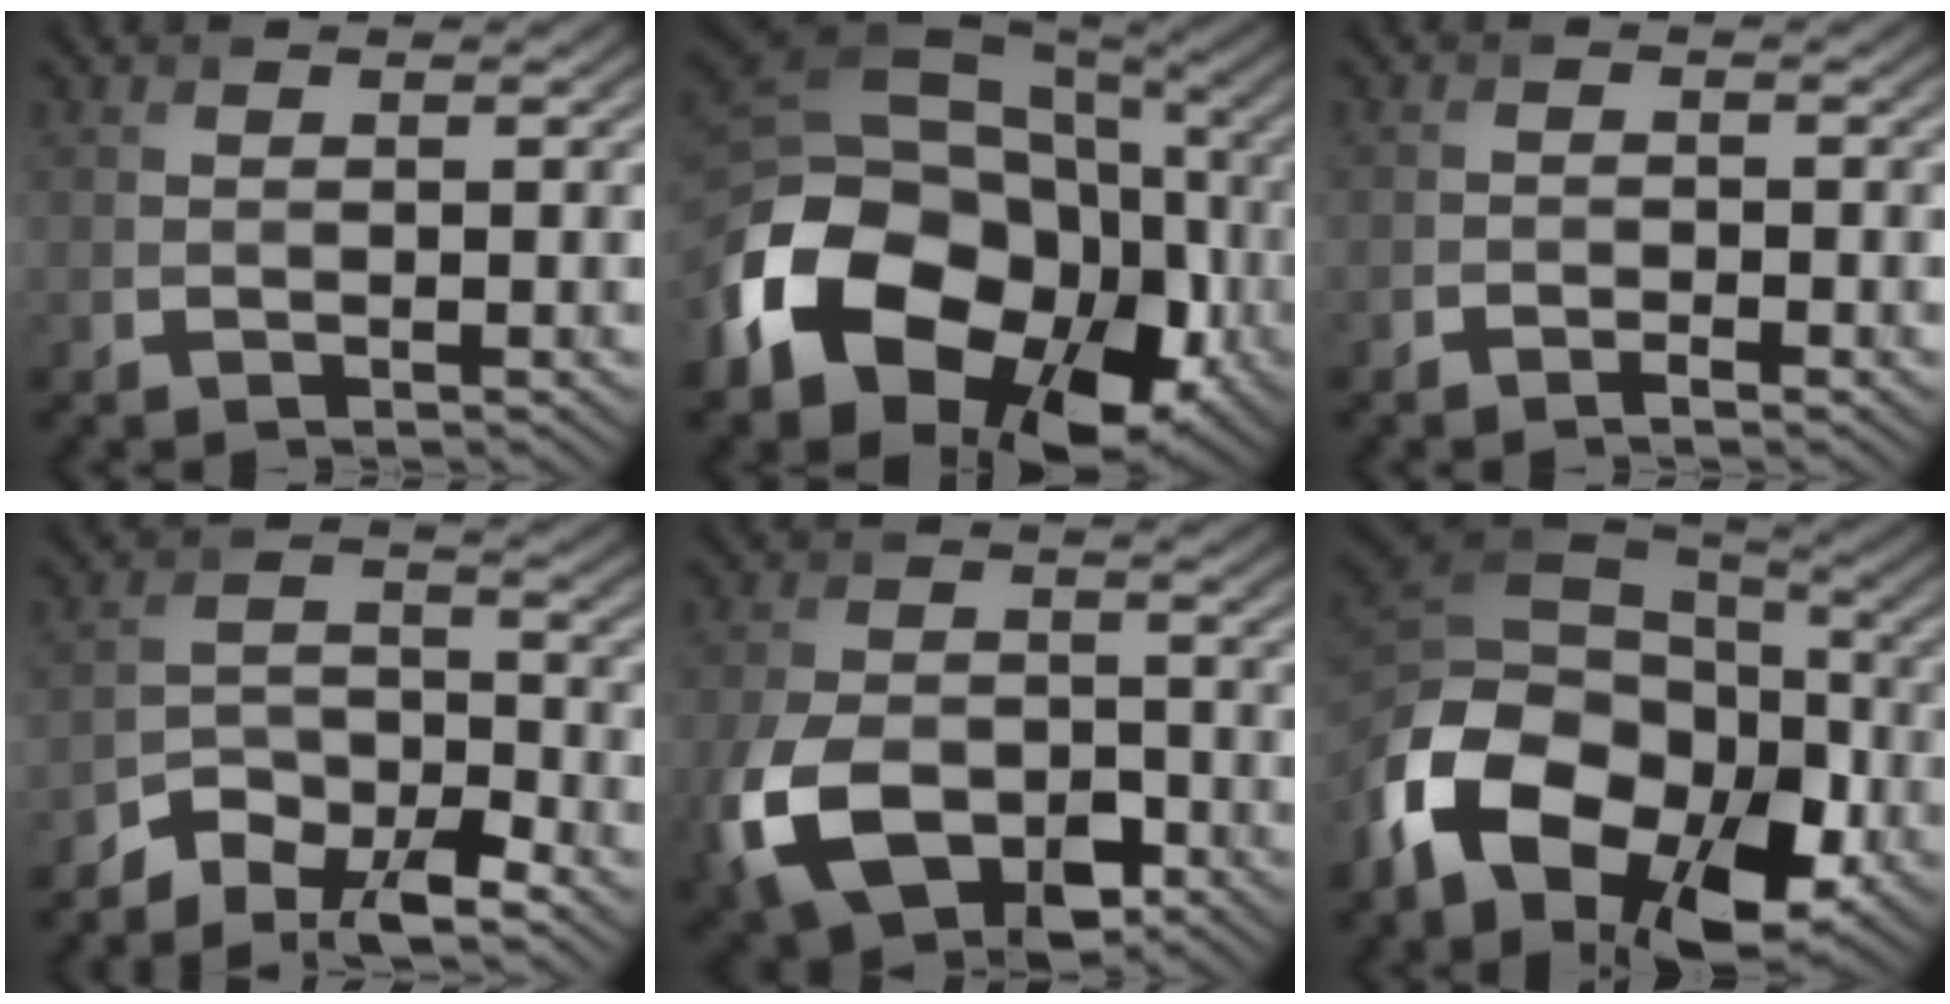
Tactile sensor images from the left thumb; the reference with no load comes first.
{"total": 18.5, "force": [-6.0, 13.3, 11.4], "torque": [-0.244, -0.039, -0.094]}
{"total": 1.4, "force": [-1.1, 0.4, 0.8], "torque": [-0.013, -0.002, -0.020]}
{"total": 7.2, "force": [-5.9, 2.7, 3.0], "torque": [-0.054, -0.001, -0.126]}
{"total": 11.7, "force": [-4.9, 7.5, 7.5], "torque": [-0.185, -0.027, -0.085]}
{"total": 18.1, "force": [-7.6, 11.7, 11.5], "torque": [-0.259, -0.045, -0.133]}